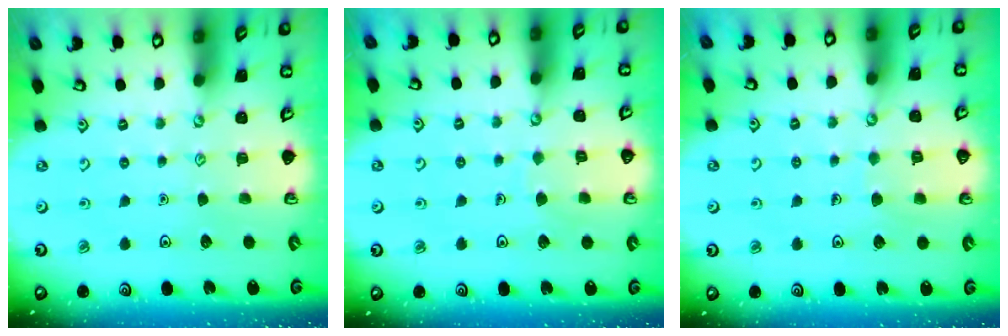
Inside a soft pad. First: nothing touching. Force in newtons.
{"total": 4.3, "press": 4.3, "slide": 0.3}
{"total": 5.6, "press": 5.6, "slide": 0.4}